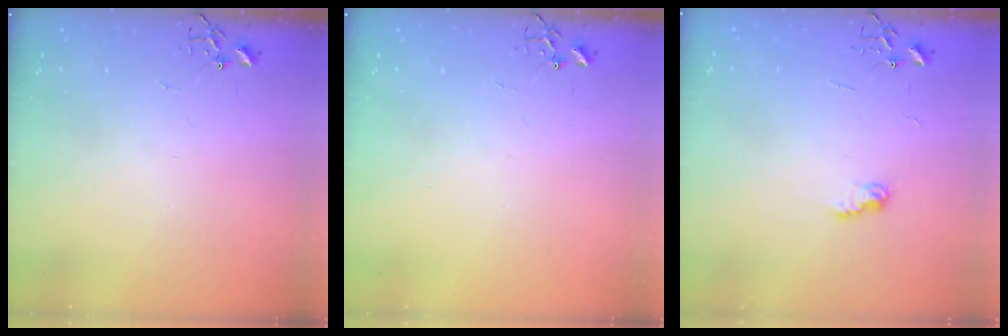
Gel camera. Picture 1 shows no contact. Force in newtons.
{"total": 0.0}
{"total": 6.3, "press": 6.3, "slide": 0.1}